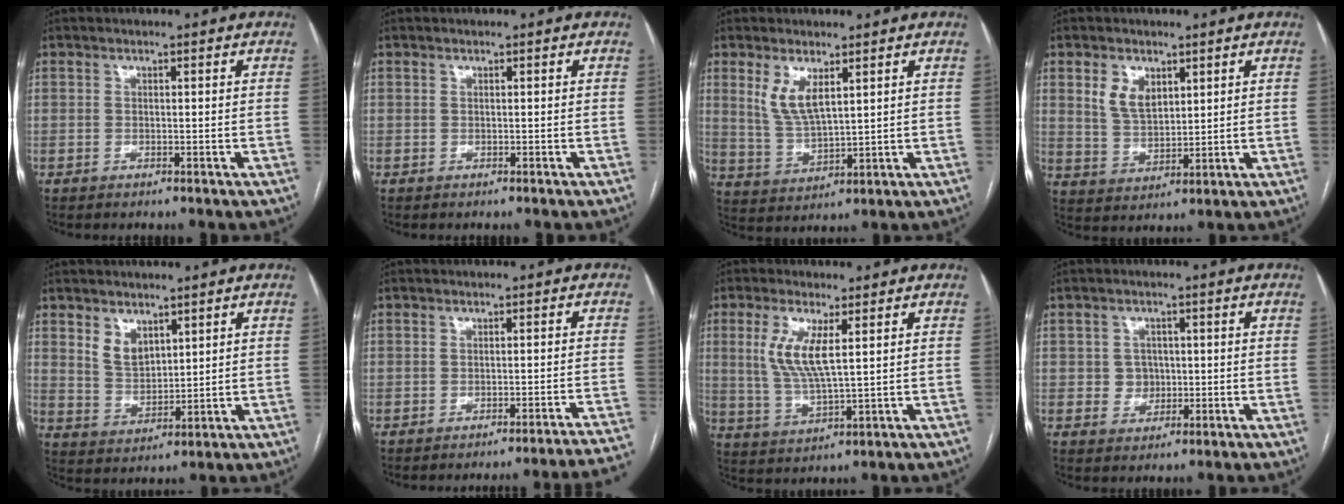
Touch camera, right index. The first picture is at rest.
{"total": 0.0}
{"total": 6.1, "force": [3.0, 1.9, 5.0], "torque": [-0.107, -0.008, 0.070]}
{"total": 5.8, "force": [2.8, 3.4, 3.7], "torque": [-0.076, 0.004, 0.062]}
{"total": 4.8, "force": [3.0, 2.8, 2.6], "torque": [-0.054, -0.003, 0.069]}
{"total": 14.8, "force": [-14.1, -2.9, 3.4], "torque": [0.013, -0.018, -0.159]}
{"total": 7.6, "force": [2.2, 1.6, 7.0], "torque": [-0.156, -0.004, 0.049]}
{"total": 3.2, "force": [-0.1, 3.1, 0.8], "torque": [-0.004, 0.007, 0.002]}